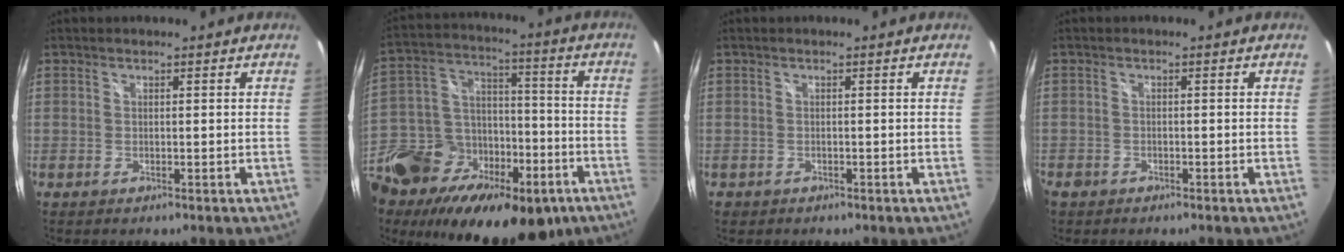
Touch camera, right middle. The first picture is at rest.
{"total": 35.5, "force": [-22.1, 18.3, 20.9], "torque": [-0.425, -0.012, -0.337]}
{"total": 1.4, "force": [-0.8, 1.1, 0.4], "torque": [-0.012, -0.001, -0.010]}
{"total": 2.1, "force": [-1.5, 1.4, 0.5], "torque": [-0.014, -0.003, -0.029]}